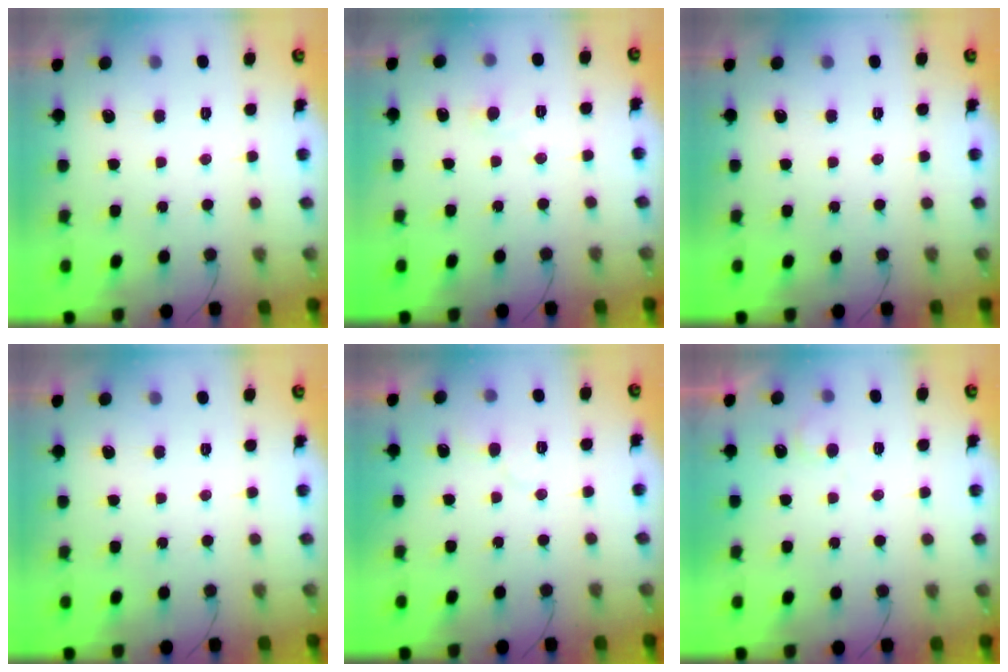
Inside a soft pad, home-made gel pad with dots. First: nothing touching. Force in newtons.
{"total": 5.4, "press": 5.4, "slide": 0.5}
{"total": 0.0}
{"total": 0.0}
{"total": 4.3, "press": 4.3, "slide": 0.4}
{"total": 4.1, "press": 4.1, "slide": 0.4}